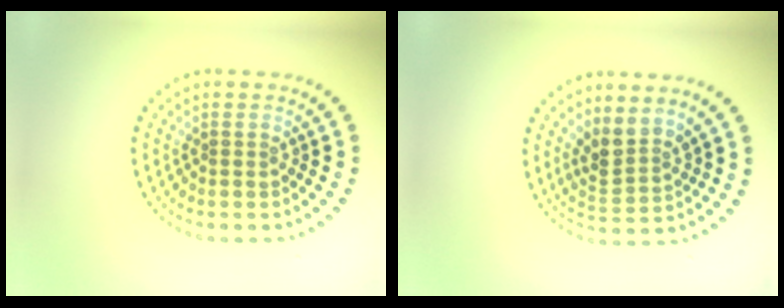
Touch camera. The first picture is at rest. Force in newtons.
{"total": 2.8, "press": 2.1, "slide": 1.9}